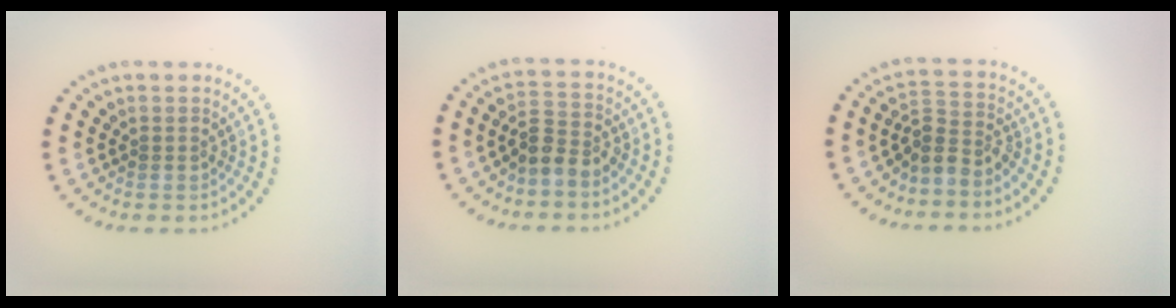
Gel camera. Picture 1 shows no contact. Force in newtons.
{"total": 2.7, "press": 2.5, "slide": 1.1}
{"total": 2.7, "press": 2.0, "slide": 1.8}